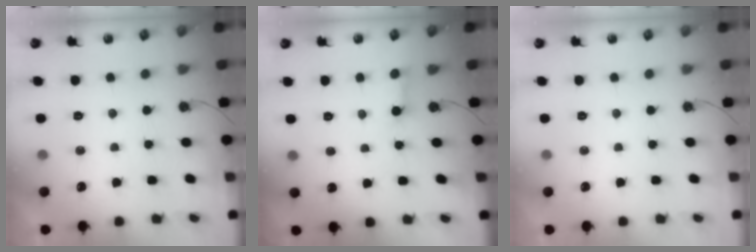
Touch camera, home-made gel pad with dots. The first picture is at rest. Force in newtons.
{"total": 2.8, "press": 2.8, "slide": 0.3}
{"total": 0.0}